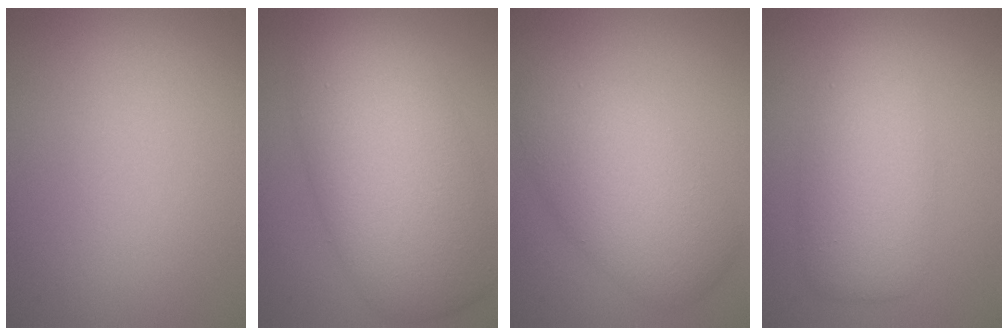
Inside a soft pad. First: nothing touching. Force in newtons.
{"total": 11.1, "press": 11.0, "slide": 0.5}
{"total": 5.8, "press": 5.8, "slide": 0.1}
{"total": 5.2, "press": 5.2, "slide": 0.0}